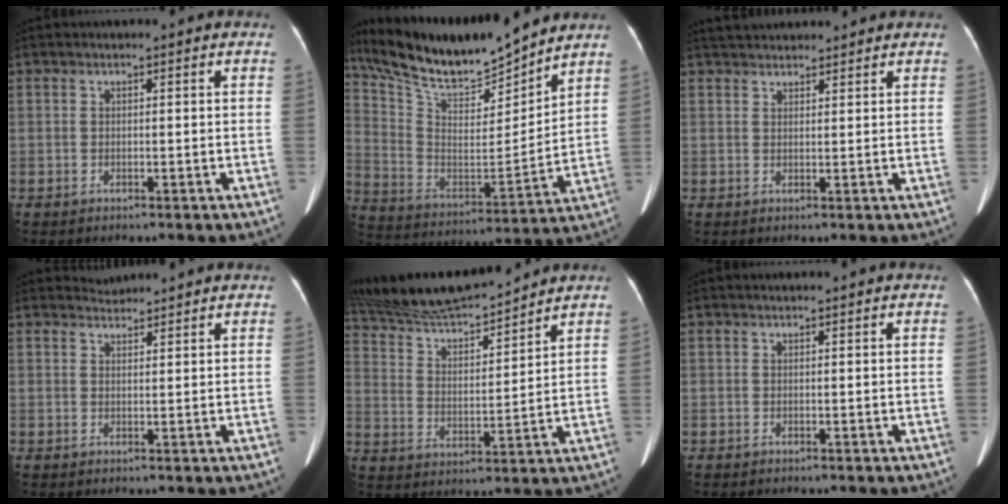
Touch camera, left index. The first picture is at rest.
{"total": 19.3, "force": [17.3, 2.5, 8.2], "torque": [-0.162, -0.002, 0.305]}
{"total": 6.6, "force": [6.1, 1.5, 1.9], "torque": [-0.029, 0.040, 0.095]}
{"total": 1.9, "force": [1.9, -0.1, -0.6], "torque": [-0.002, 0.009, 0.039]}
{"total": 14.6, "force": [13.7, 0.8, 4.9], "torque": [-0.098, 0.005, 0.252]}
{"total": 0.7, "force": [0.6, 0.1, 0.3], "torque": [-0.006, 0.011, 0.009]}